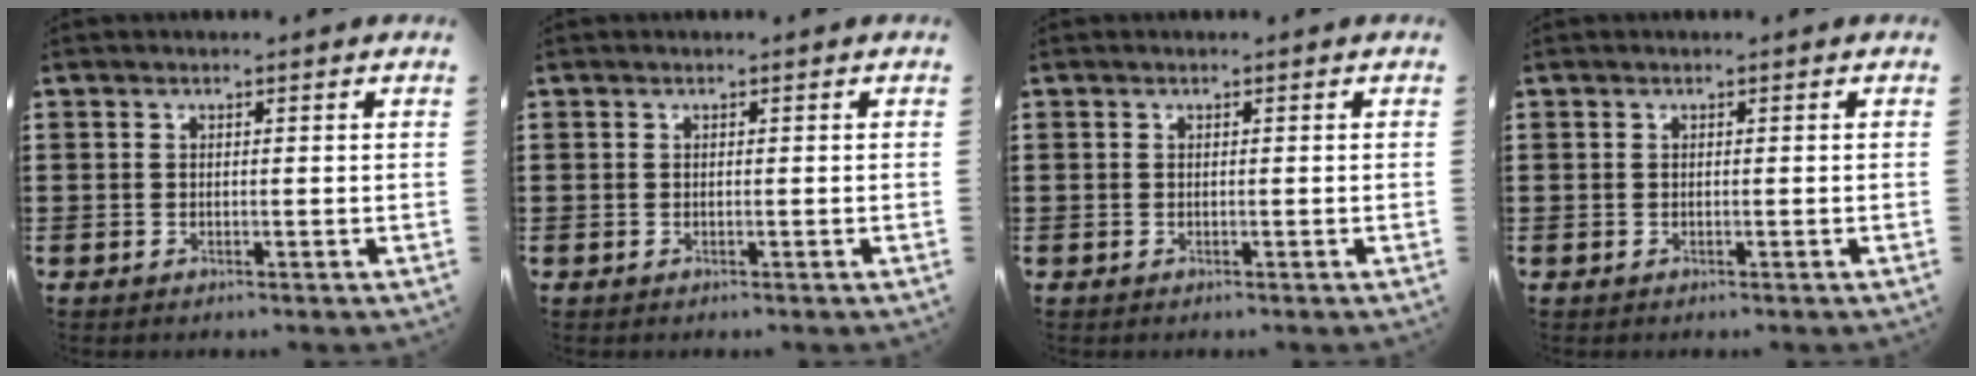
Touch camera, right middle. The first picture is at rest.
{"total": 0.0}
{"total": 0.0}
{"total": 0.0}